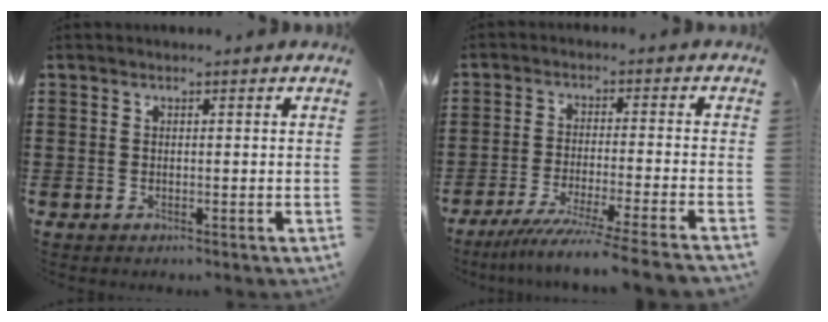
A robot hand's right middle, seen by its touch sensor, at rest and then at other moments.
{"total": 6.7, "force": [-5.8, -0.9, 3.3], "torque": [-0.061, -0.022, -0.113]}